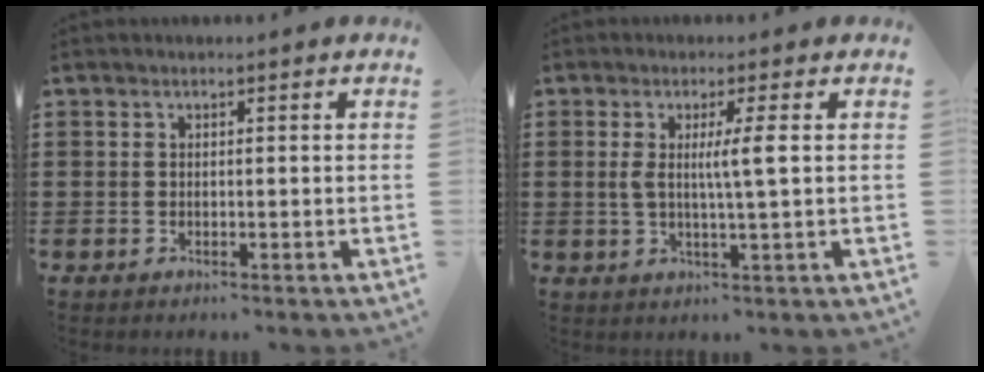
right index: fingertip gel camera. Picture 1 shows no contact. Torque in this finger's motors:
{"motor_torque": [-0.09, 0.12, 0.40, 0.08]}